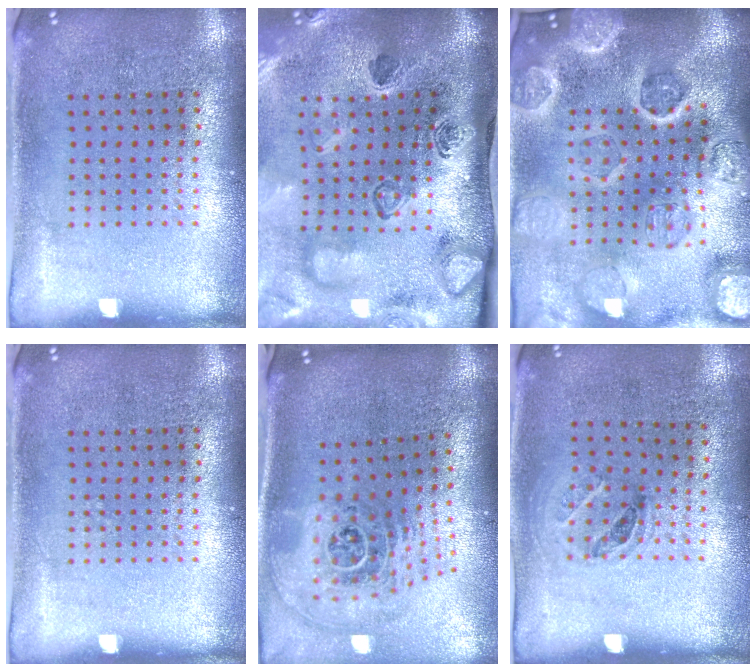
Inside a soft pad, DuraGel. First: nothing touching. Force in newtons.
{"total": 4.7, "press": 3.2, "slide": 3.4}
{"total": 5.5, "press": 4.7, "slide": 2.9}
{"total": 0.0}
{"total": 2.8, "press": 1.8, "slide": 2.1}
{"total": 1.0, "press": 0.7, "slide": 0.7}